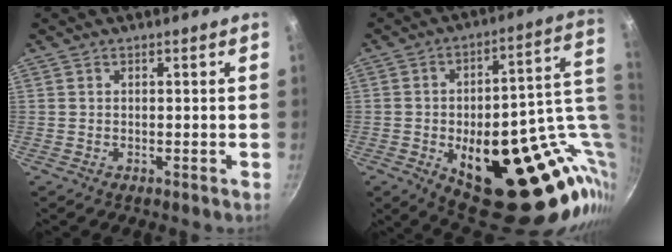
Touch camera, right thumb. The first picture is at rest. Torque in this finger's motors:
{"motor_torque": [0.47, 0.95, 2.09, -0.68, 0.47]}